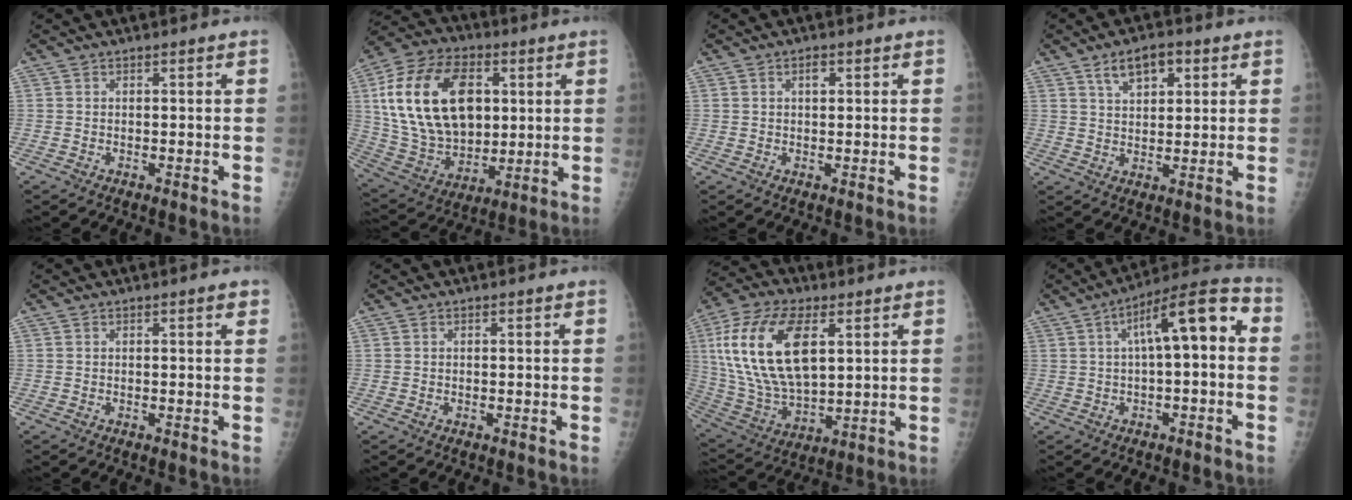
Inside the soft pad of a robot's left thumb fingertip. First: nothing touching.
{"total": 24.7, "force": [5.7, 16.0, 17.9], "torque": [-0.315, -0.010, 0.107]}
{"total": 2.0, "force": [0.8, 1.2, 1.4], "torque": [-0.015, -0.001, 0.011]}
{"total": 7.3, "force": [3.7, 3.9, 4.9], "torque": [-0.061, -0.011, 0.062]}
{"total": 1.1, "force": [0.6, 0.3, 0.9], "torque": [-0.012, 0.000, 0.006]}
{"total": 0.0}
{"total": 21.7, "force": [6.1, 11.2, 17.5], "torque": [-0.339, -0.014, 0.116]}
{"total": 12.3, "force": [1.3, 4.2, 11.4], "torque": [-0.168, 0.046, 0.014]}